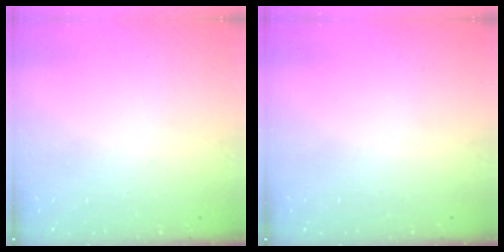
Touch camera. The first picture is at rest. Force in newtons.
{"total": 0.0}